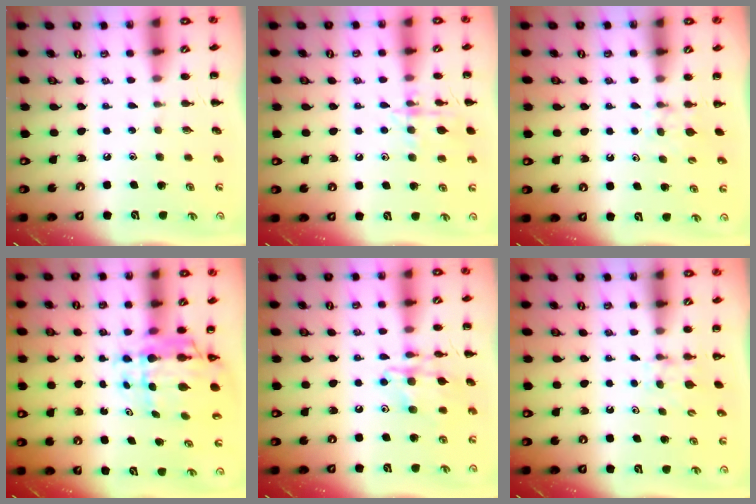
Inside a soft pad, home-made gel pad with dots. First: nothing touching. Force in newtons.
{"total": 12.2, "press": 12.1, "slide": 1.0}
{"total": 4.1, "press": 3.8, "slide": 1.4}
{"total": 7.1, "press": 6.7, "slide": 2.5}
{"total": 14.0, "press": 14.0, "slide": 1.1}
{"total": 3.9, "press": 3.5, "slide": 1.5}